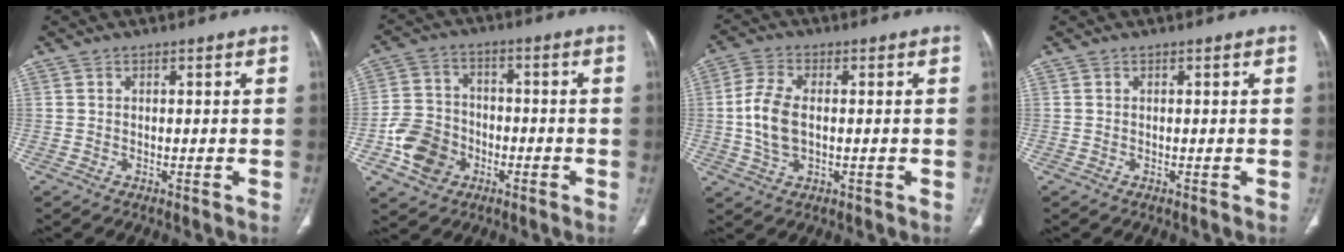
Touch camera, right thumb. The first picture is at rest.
{"total": 11.1, "force": [-4.2, 8.8, 5.4], "torque": [-0.082, 0.020, -0.076]}
{"total": 8.3, "force": [-0.2, 4.7, 6.8], "torque": [-0.151, 0.005, -0.004]}
{"total": 0.0}